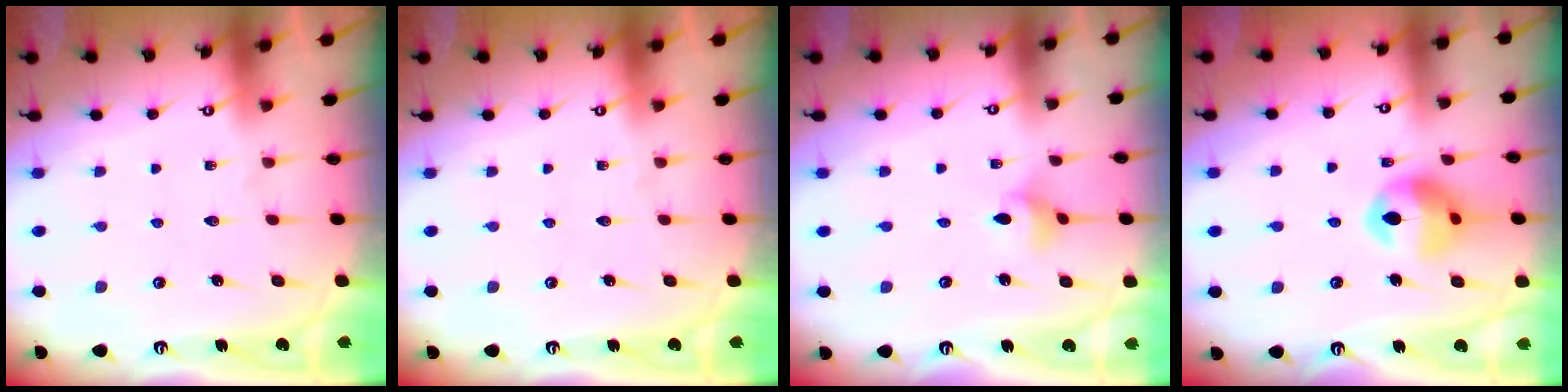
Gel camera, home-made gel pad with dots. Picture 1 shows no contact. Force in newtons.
{"total": 0.0}
{"total": 3.0, "press": 3.0, "slide": 0.3}
{"total": 12.6, "press": 12.6, "slide": 1.3}